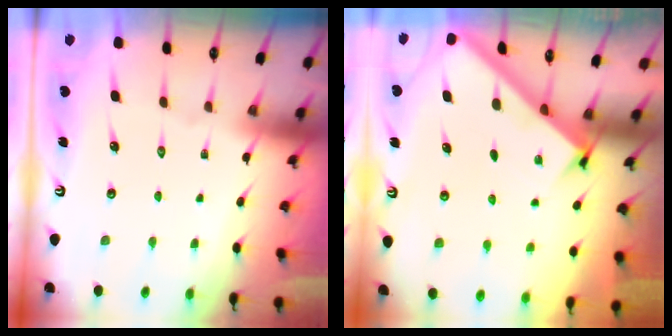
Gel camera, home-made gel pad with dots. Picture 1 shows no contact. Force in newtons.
{"total": 2.3, "press": 2.3, "slide": 0.3}